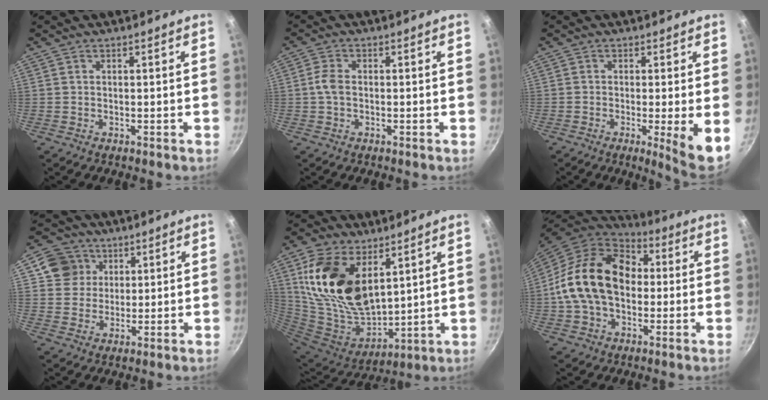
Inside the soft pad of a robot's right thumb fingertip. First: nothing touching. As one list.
[{"total": 3.0, "force": [-0.3, 1.9, 2.4], "torque": [-0.054, 0.011, -0.010]}, {"total": 6.4, "force": [-1.1, 0.3, 6.3], "torque": [-0.094, -0.013, -0.017]}, {"total": 7.6, "force": [2.9, 6.8, 1.9], "torque": [0.000, 0.002, 0.045]}, {"total": 22.1, "force": [8.6, 12.8, 15.8], "torque": [-0.298, -0.056, 0.177]}, {"total": 19.6, "force": [0.6, 14.0, 13.7], "torque": [-0.217, 0.037, -0.002]}]